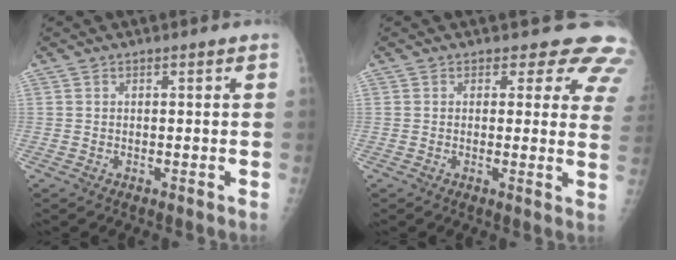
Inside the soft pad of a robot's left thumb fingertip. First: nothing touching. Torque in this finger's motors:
{"motor_torque": [0.29, 0.12, 0.18, 0.02, 0.10]}